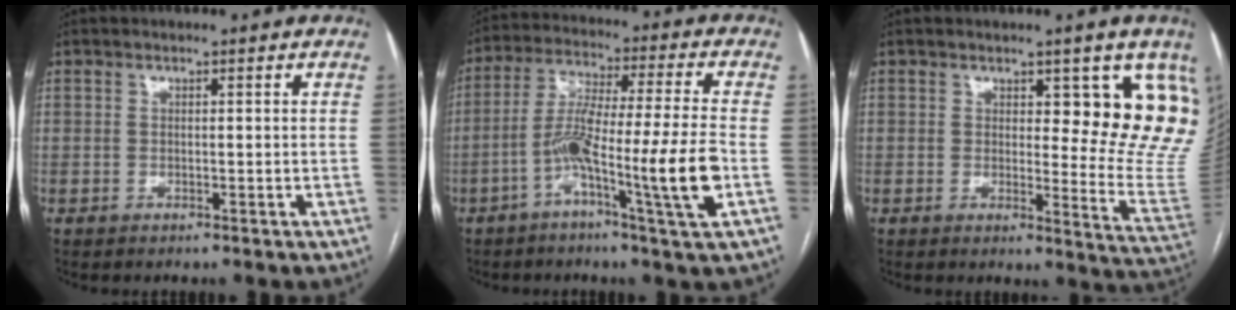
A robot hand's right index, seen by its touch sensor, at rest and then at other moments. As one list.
[{"total": 13.8, "force": [-4.8, -0.7, 12.9], "torque": [-0.243, 0.001, -0.091]}, {"total": 12.2, "force": [6.5, 3.9, 9.5], "torque": [-0.096, -0.033, 0.064]}]